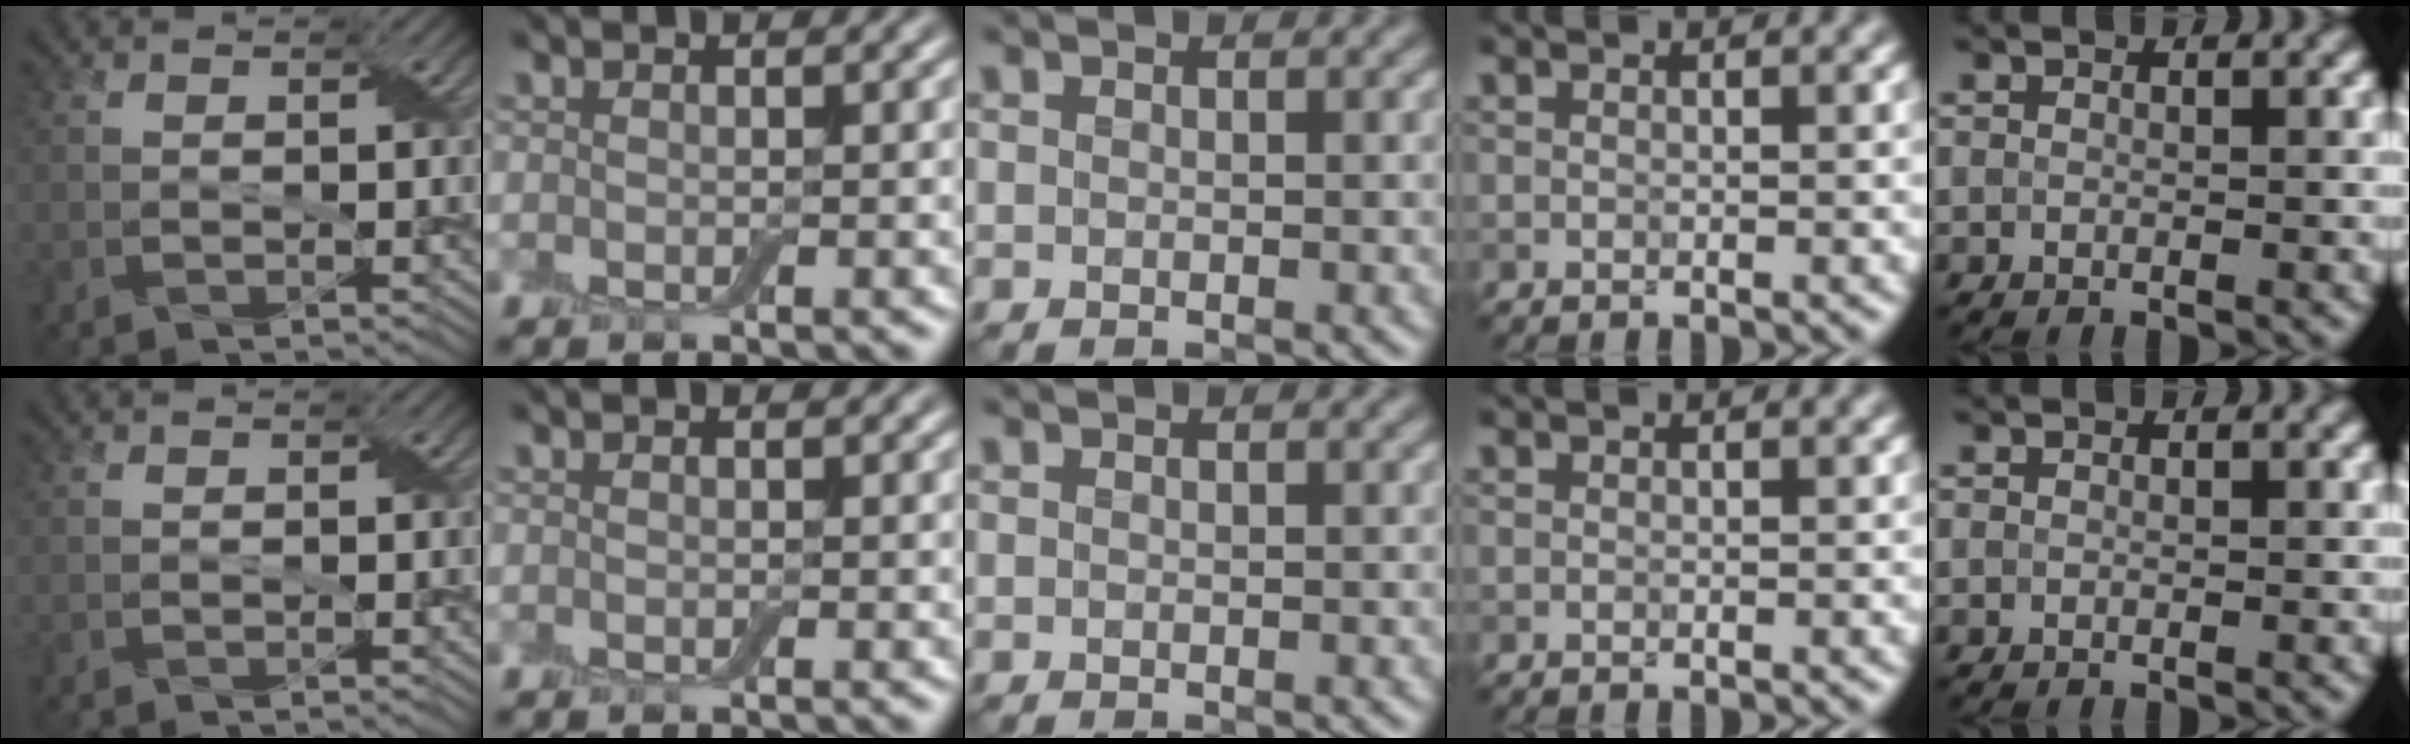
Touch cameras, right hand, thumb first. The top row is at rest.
{}